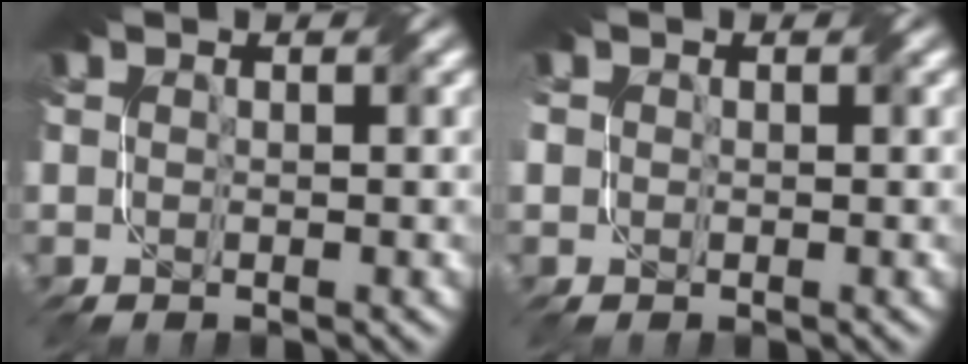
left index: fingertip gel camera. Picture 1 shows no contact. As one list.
[{"total": 1.1, "force": [-0.1, 1.1, 0.2], "torque": [0.000, 0.000, -0.003]}]